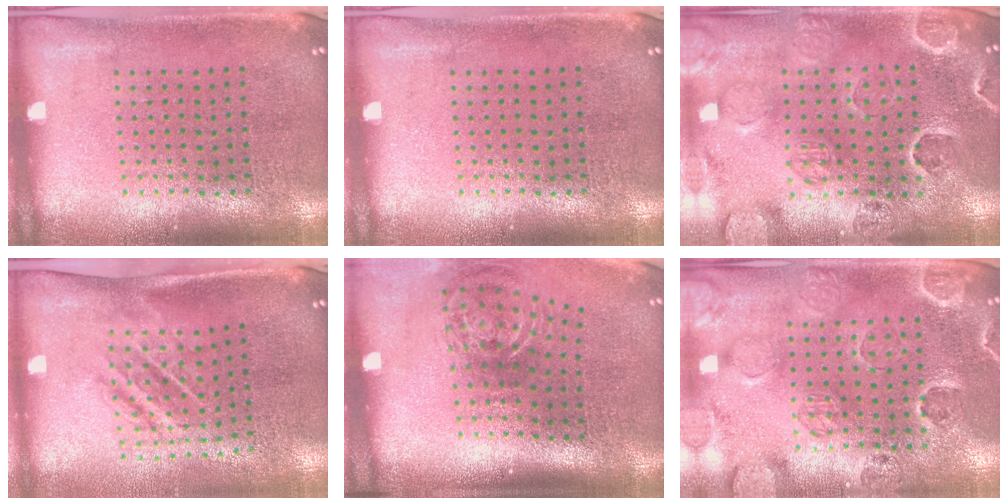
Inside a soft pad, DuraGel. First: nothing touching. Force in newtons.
{"total": 0.0}
{"total": 2.7, "press": 2.6, "slide": 0.5}
{"total": 1.7, "press": 1.2, "slide": 1.2}
{"total": 1.8, "press": 1.3, "slide": 1.3}
{"total": 2.5, "press": 2.3, "slide": 1.0}